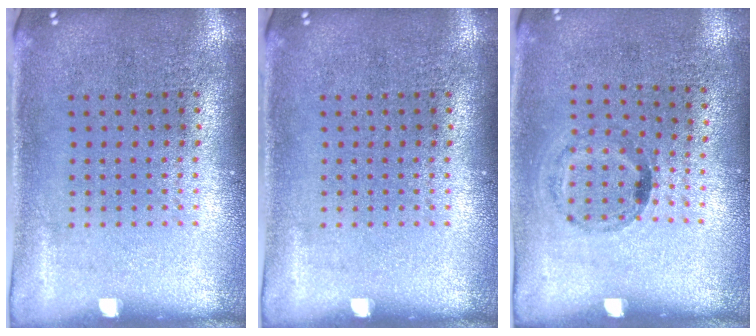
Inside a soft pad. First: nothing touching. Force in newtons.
{"total": 0.0}
{"total": 1.1, "press": 0.6, "slide": 0.9}